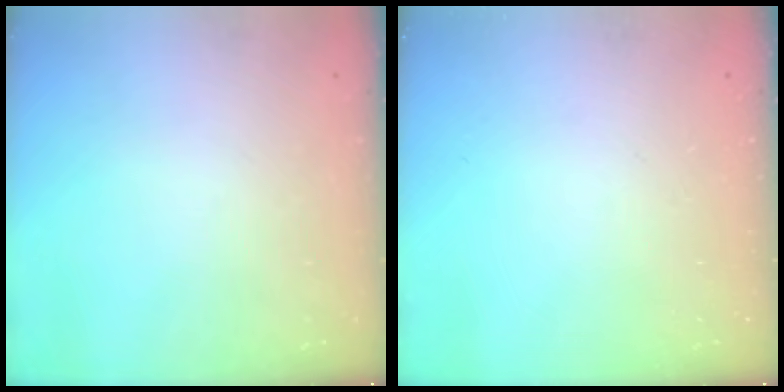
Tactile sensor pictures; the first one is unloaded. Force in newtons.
{"total": 0.0}